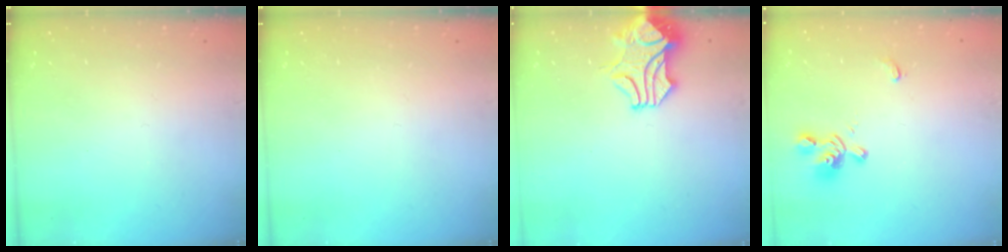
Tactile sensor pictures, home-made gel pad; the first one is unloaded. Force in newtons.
{"total": 0.0}
{"total": 0.8, "press": 0.3, "slide": 0.7}
{"total": 1.7, "press": 1.0, "slide": 1.3}